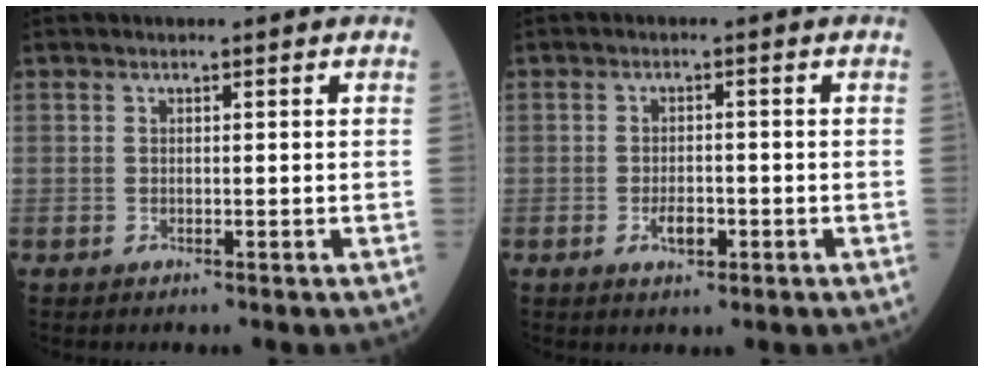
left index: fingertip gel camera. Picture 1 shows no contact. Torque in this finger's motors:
{"motor_torque": [0.66, 0.43, 0.23, 0.06]}